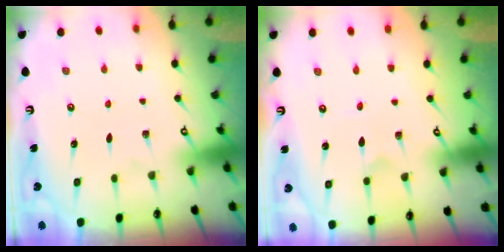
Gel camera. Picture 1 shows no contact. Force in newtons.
{"total": 0.0}